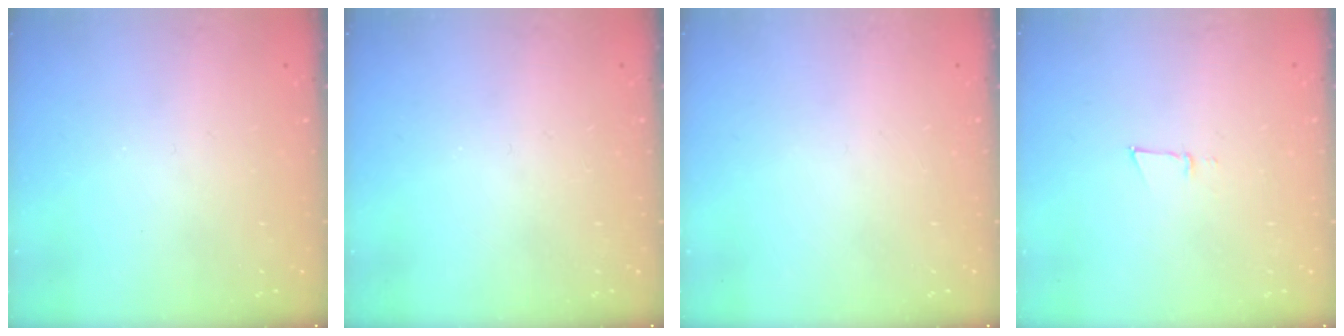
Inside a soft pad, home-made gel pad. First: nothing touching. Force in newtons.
{"total": 0.0}
{"total": 0.0}
{"total": 3.8, "press": 3.7, "slide": 1.0}